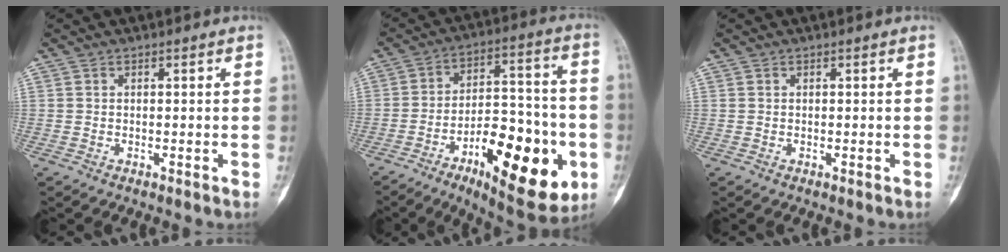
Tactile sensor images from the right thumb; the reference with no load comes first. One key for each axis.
{"total": 22.8, "fx": -8.2, "fy": 9.6, "fz": 19.0, "tx": -0.249, "ty": 0.034, "tz": -0.113}
{"total": 0.0}